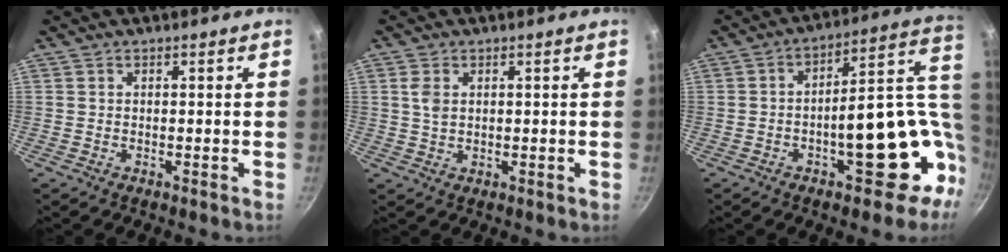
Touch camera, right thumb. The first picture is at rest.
{"total": 3.2, "force": [1.0, 2.1, 2.2], "torque": [-0.039, -0.003, 0.020]}
{"total": 21.1, "force": [-3.5, 10.0, 18.2], "torque": [-0.172, 0.037, -0.033]}